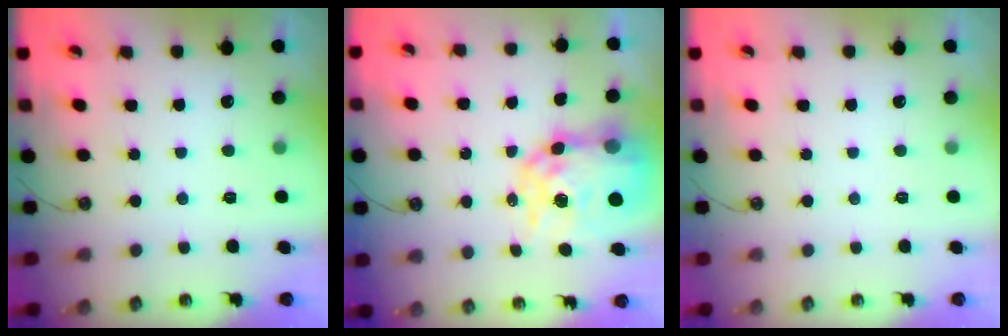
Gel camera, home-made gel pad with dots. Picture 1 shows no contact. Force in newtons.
{"total": 15.5, "press": 15.5, "slide": 1.3}
{"total": 0.0}